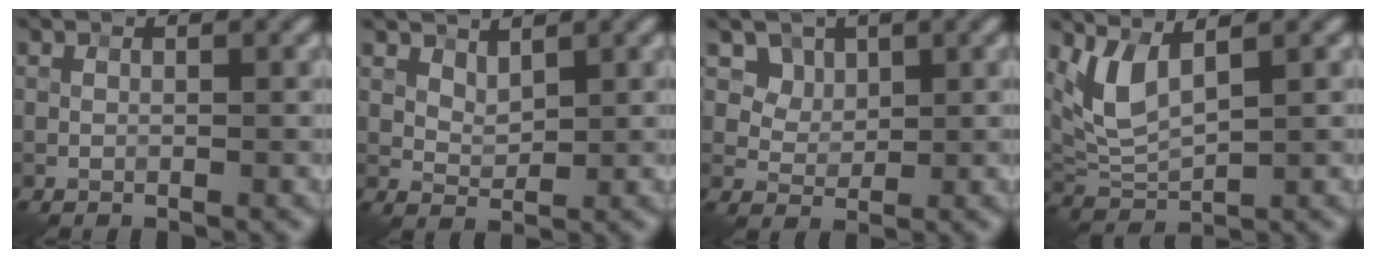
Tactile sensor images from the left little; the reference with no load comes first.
{"total": 1.9, "force": [1.5, 0.6, 0.9], "torque": [-0.024, -0.004, 0.037]}
{"total": 3.8, "force": [2.4, 2.6, 1.5], "torque": [-0.049, -0.017, 0.062]}
{"total": 4.2, "force": [2.2, 1.4, 3.3], "torque": [-0.089, -0.007, 0.055]}